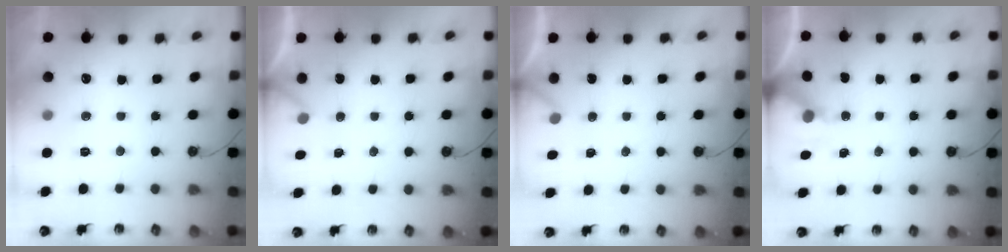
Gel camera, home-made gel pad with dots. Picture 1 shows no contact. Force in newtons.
{"total": 2.5, "press": 2.5, "slide": 0.2}
{"total": 2.5, "press": 2.5, "slide": 0.2}
{"total": 6.6, "press": 6.6, "slide": 0.1}